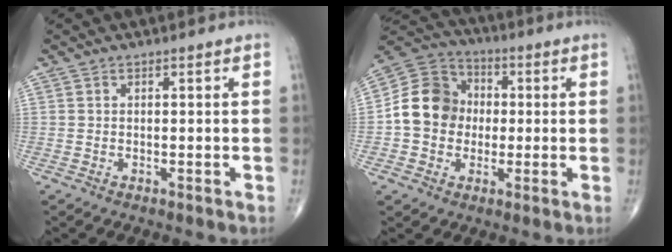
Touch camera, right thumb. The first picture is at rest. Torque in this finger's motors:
{"motor_torque": [1.12, 1.70, 1.10, -0.13, 0.06]}